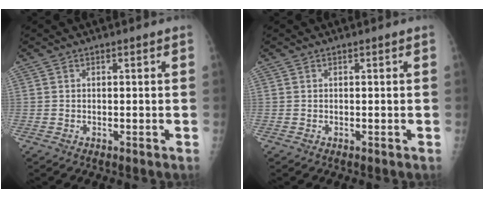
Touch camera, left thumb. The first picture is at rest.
{"total": 0.0}